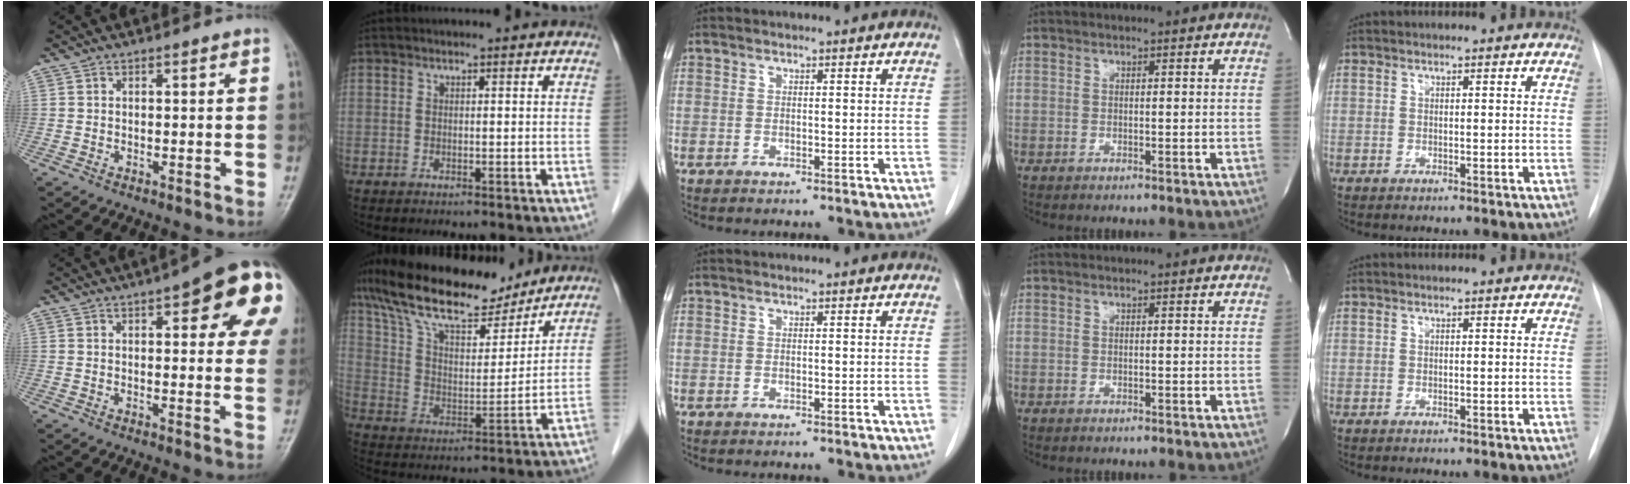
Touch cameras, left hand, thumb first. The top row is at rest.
{"thumb": {"total": 18.2, "force": [7.0, 6.2, 15.6], "torque": [-0.171, -0.006, 0.077]}, "index": {"total": 19.0, "force": [15.1, 5.4, 10.2], "torque": [-0.181, 0.023, 0.261]}}